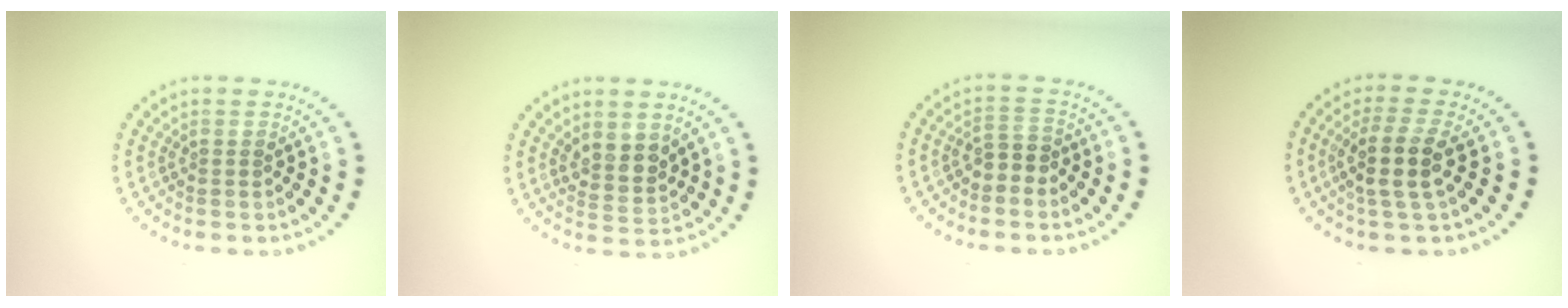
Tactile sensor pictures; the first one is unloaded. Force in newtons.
{"total": 2.4, "press": 2.1, "slide": 1.2}
{"total": 1.7, "press": 1.5, "slide": 0.8}
{"total": 3.5, "press": 3.0, "slide": 1.7}